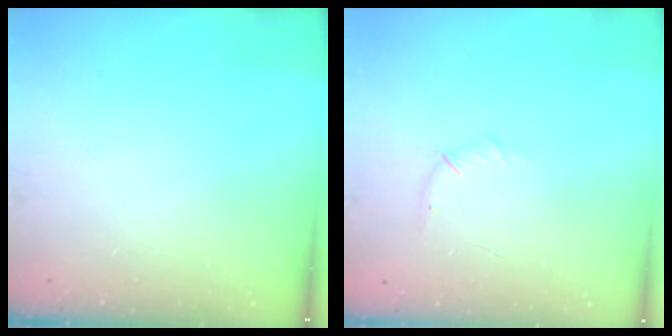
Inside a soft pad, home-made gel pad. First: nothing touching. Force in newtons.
{"total": 5.1, "press": 4.9, "slide": 1.4}